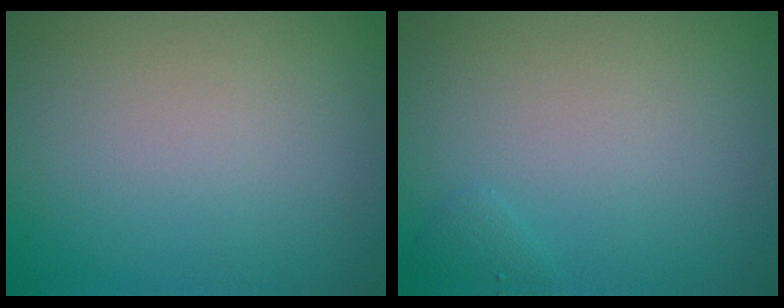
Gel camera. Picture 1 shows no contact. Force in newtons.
{"total": 0.6, "press": 0.6, "slide": 0.1}